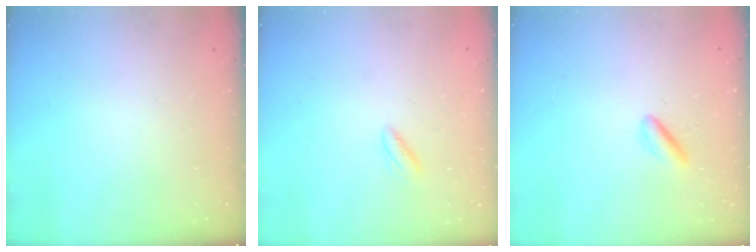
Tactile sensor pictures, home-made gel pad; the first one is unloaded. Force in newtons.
{"total": 2.7, "press": 2.6, "slide": 0.7}
{"total": 2.9, "press": 2.7, "slide": 1.1}